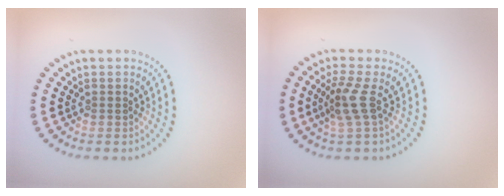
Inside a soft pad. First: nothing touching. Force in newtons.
{"total": 2.7, "press": 2.1, "slide": 1.7}